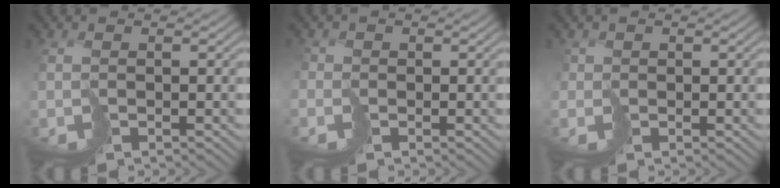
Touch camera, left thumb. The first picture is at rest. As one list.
[{"total": 1.2, "force": [-0.4, 0.6, -1.0], "torque": [0.029, 0.002, -0.018]}, {"total": 1.3, "force": [0.5, 0.8, -0.9], "torque": [0.018, 0.001, 0.005]}]